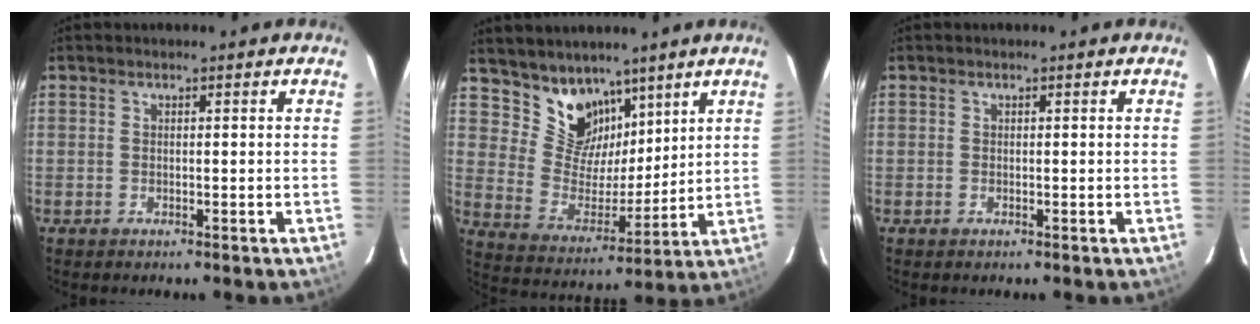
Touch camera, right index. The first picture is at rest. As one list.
[{"total": 11.3, "force": [8.2, 7.0, 3.4], "torque": [-0.063, 0.001, 0.161]}, {"total": 0.0}]